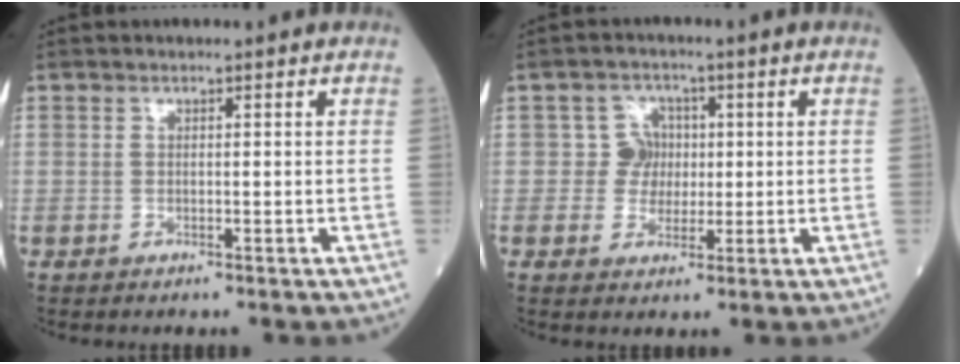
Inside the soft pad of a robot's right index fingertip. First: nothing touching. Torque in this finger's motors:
{"motor_torque": [-0.08, -0.03, -0.04, 0.00]}